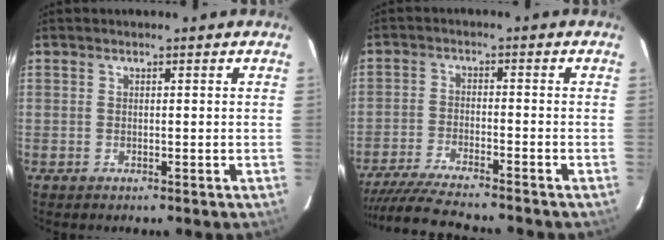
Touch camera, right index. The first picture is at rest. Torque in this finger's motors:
{"motor_torque": [1.11, -1.04, 0.40, 0.11]}